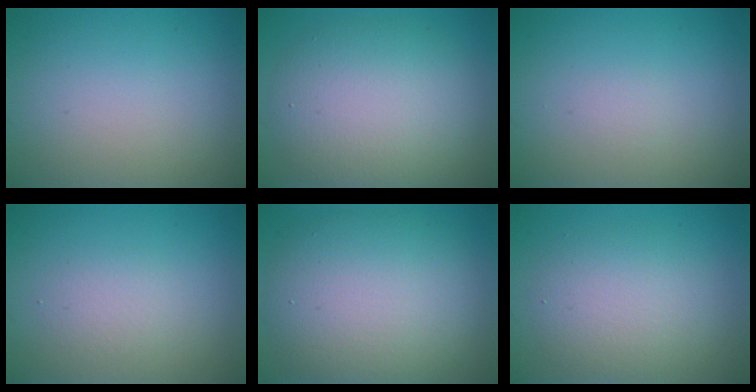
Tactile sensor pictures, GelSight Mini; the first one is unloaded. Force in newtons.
{"total": 7.7, "press": 7.7, "slide": 0.7}
{"total": 0.5, "press": 0.5, "slide": 0.0}
{"total": 1.7, "press": 1.7, "slide": 0.2}
{"total": 9.6, "press": 9.6, "slide": 0.4}
{"total": 4.2, "press": 4.2, "slide": 0.5}